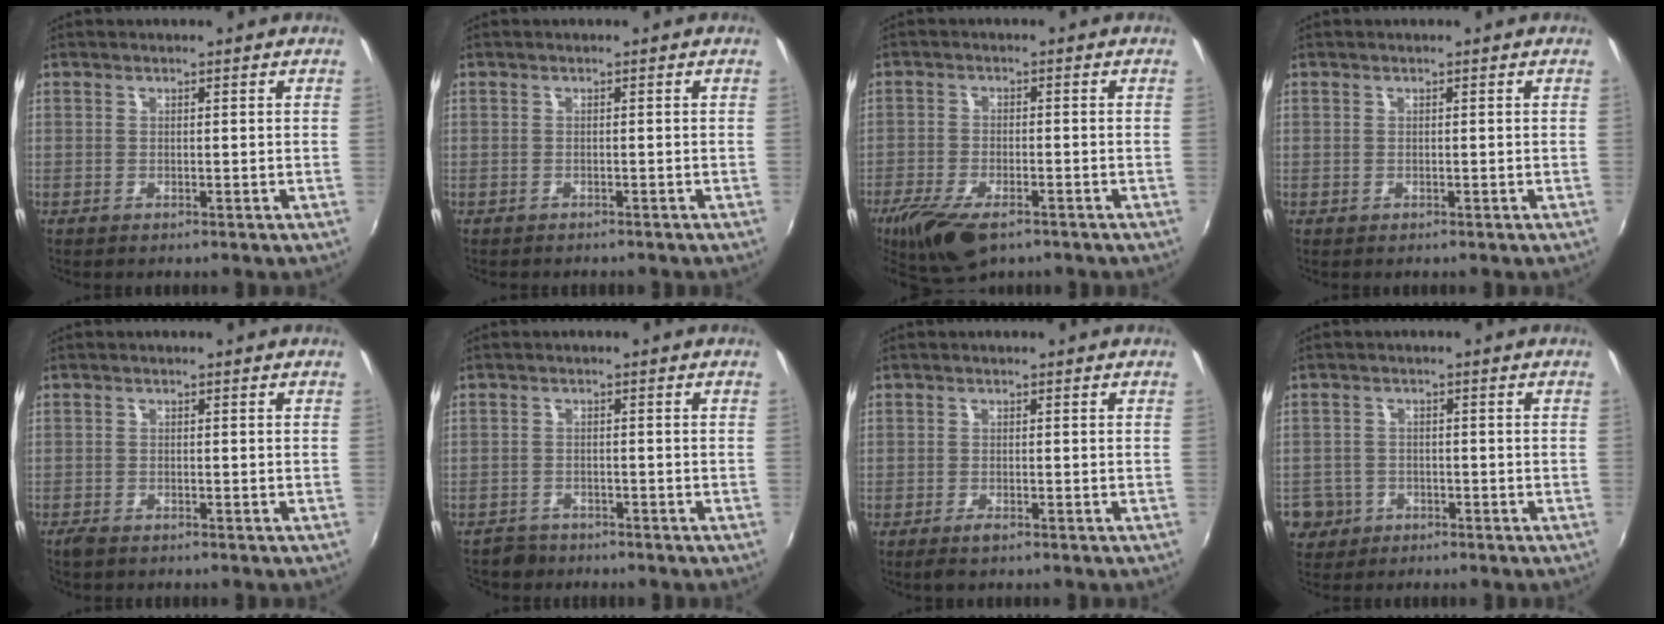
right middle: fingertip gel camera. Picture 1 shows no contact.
{"total": 1.4, "force": [-1.4, -0.2, 0.1], "torque": [-0.005, -0.011, -0.021]}
{"total": 11.7, "force": [-7.6, 4.7, 7.5], "torque": [-0.173, -0.037, -0.135]}
{"total": 0.0}
{"total": 2.0, "force": [-1.7, 0.7, 0.9], "torque": [-0.023, -0.005, -0.034]}
{"total": 4.1, "force": [-3.5, 2.1, 0.2], "torque": [-0.020, 0.003, -0.063]}
{"total": 1.6, "force": [-1.2, 0.5, 1.0], "torque": [-0.022, -0.005, -0.025]}
{"total": 4.9, "force": [-2.0, 4.4, 1.0], "torque": [-0.038, 0.006, -0.029]}